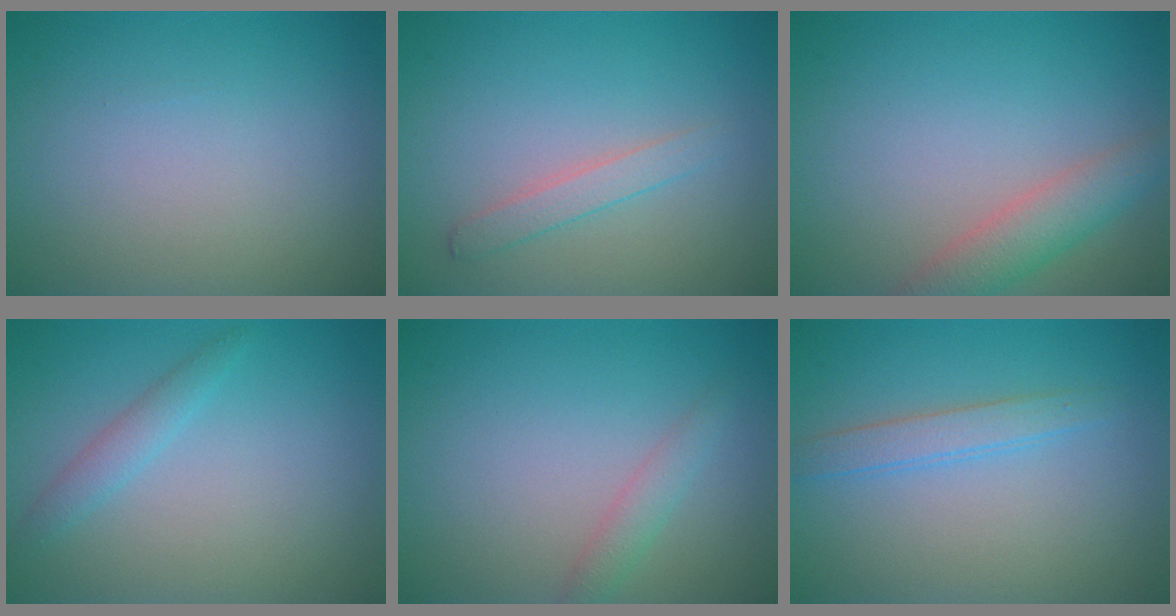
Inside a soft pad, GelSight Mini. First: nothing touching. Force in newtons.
{"total": 1.7, "press": 1.7, "slide": 0.1}
{"total": 3.5, "press": 3.5, "slide": 0.2}
{"total": 1.6, "press": 1.6, "slide": 0.0}
{"total": 1.5, "press": 1.5, "slide": 0.1}
{"total": 2.0, "press": 2.0, "slide": 0.1}